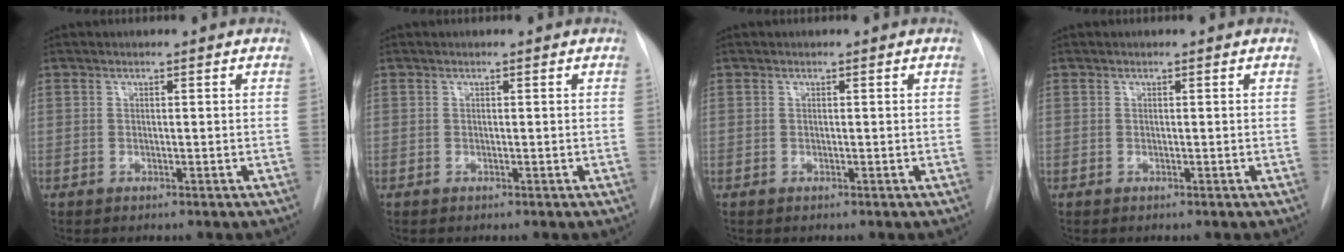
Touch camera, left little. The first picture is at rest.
{"total": 0.0}
{"total": 0.0}
{"total": 0.0}